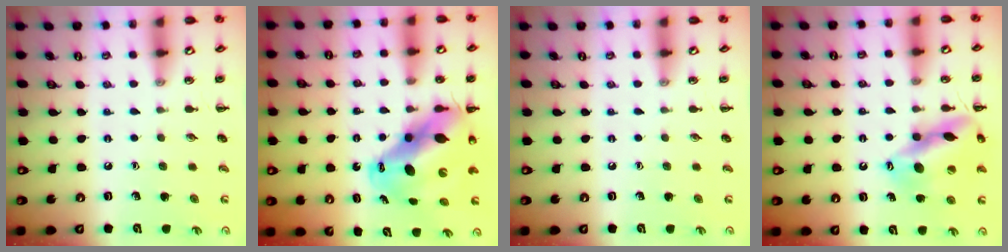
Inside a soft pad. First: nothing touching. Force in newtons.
{"total": 15.8, "press": 15.2, "slide": 4.5}
{"total": 0.0}
{"total": 14.7, "press": 14.6, "slide": 2.3}